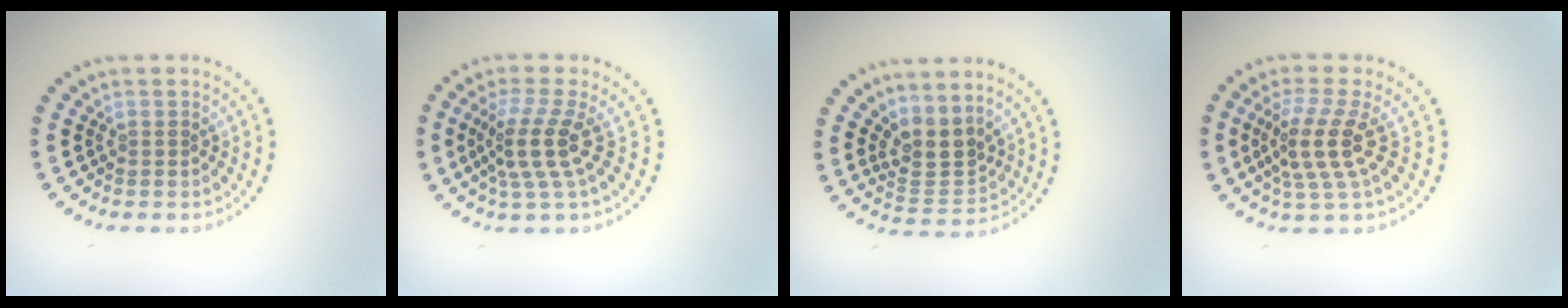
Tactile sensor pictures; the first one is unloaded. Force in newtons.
{"total": 3.7, "press": 2.6, "slide": 2.6}
{"total": 3.3, "press": 2.7, "slide": 1.9}
{"total": 3.9, "press": 3.2, "slide": 2.3}